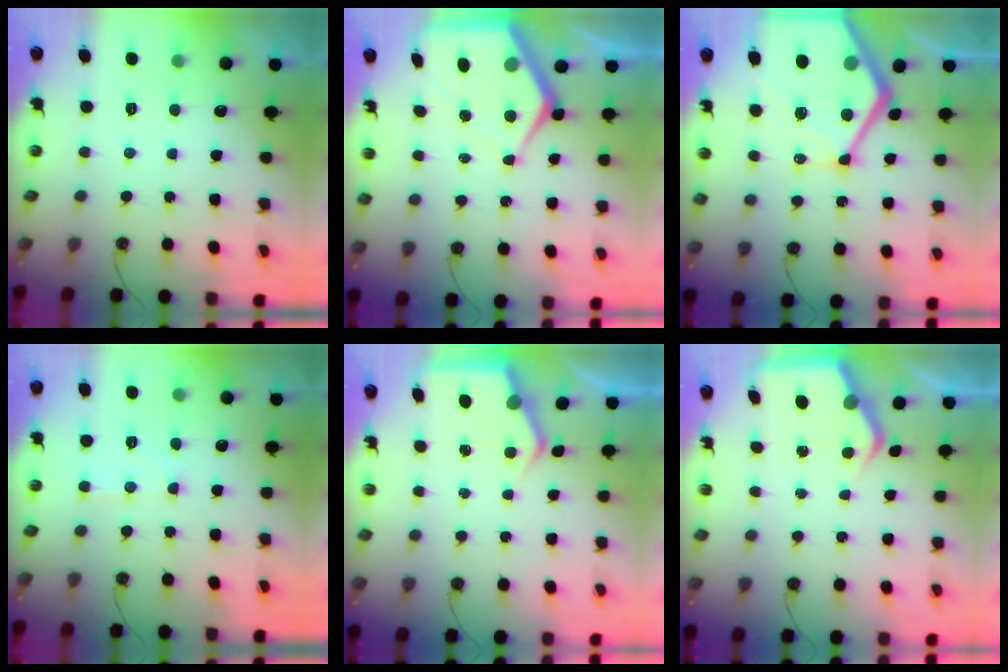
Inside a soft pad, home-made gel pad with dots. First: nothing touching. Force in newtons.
{"total": 11.1, "press": 11.0, "slide": 1.0}
{"total": 27.3, "press": 27.1, "slide": 3.1}
{"total": 6.9, "press": 6.9, "slide": 0.2}
{"total": 4.2, "press": 4.1, "slide": 0.5}
{"total": 5.4, "press": 5.4, "slide": 0.4}